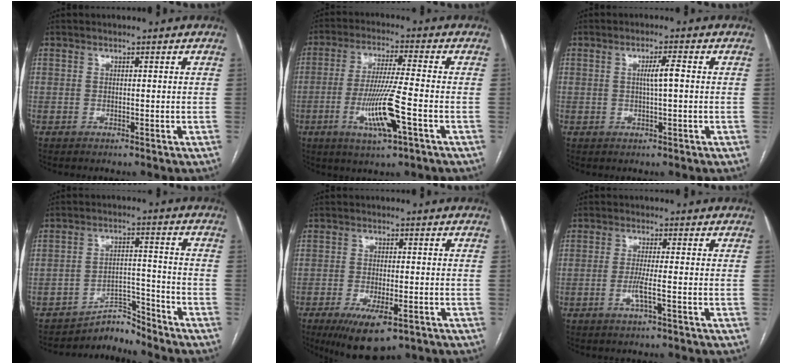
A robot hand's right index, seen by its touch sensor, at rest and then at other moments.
{"total": 10.3, "force": [-3.5, 0.1, 9.7], "torque": [-0.192, -0.013, -0.065]}
{"total": 2.9, "force": [0.2, 0.1, 2.9], "torque": [-0.052, 0.001, 0.004]}
{"total": 4.9, "force": [-4.8, 0.4, -0.9], "torque": [0.020, 0.026, -0.075]}
{"total": 8.6, "force": [-4.9, 2.8, 6.6], "torque": [-0.111, -0.018, -0.073]}
{"total": 3.0, "force": [-1.0, -0.4, 2.8], "torque": [-0.059, -0.006, -0.024]}